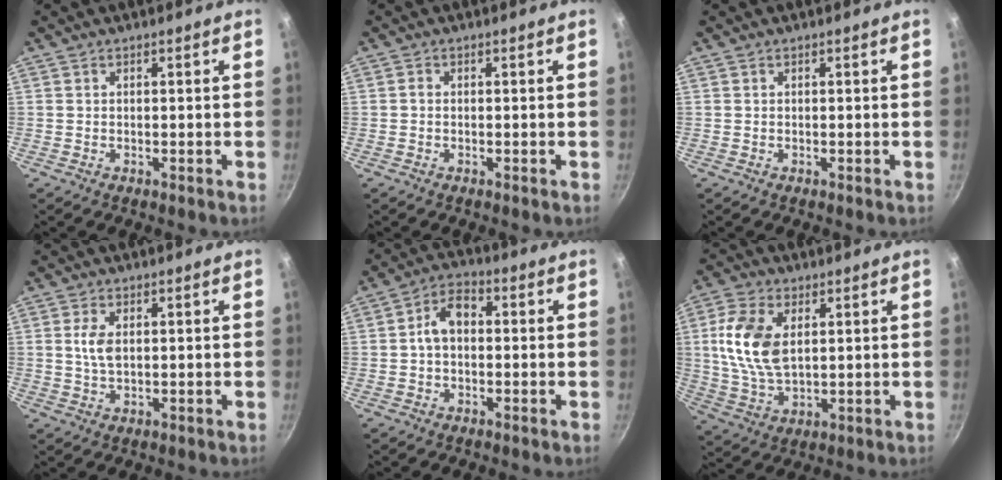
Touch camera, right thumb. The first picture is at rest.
{"total": 0.6, "force": [-0.2, 0.4, 0.4], "torque": [-0.005, 0.004, -0.006]}
{"total": 0.0}
{"total": 3.9, "force": [0.7, 2.1, 3.2], "torque": [-0.064, 0.001, 0.013]}
{"total": 6.4, "force": [0.0, 4.4, 4.7], "torque": [-0.065, 0.023, -0.009]}
{"total": 12.2, "force": [2.6, 7.1, 9.6], "torque": [-0.187, -0.007, 0.051]}